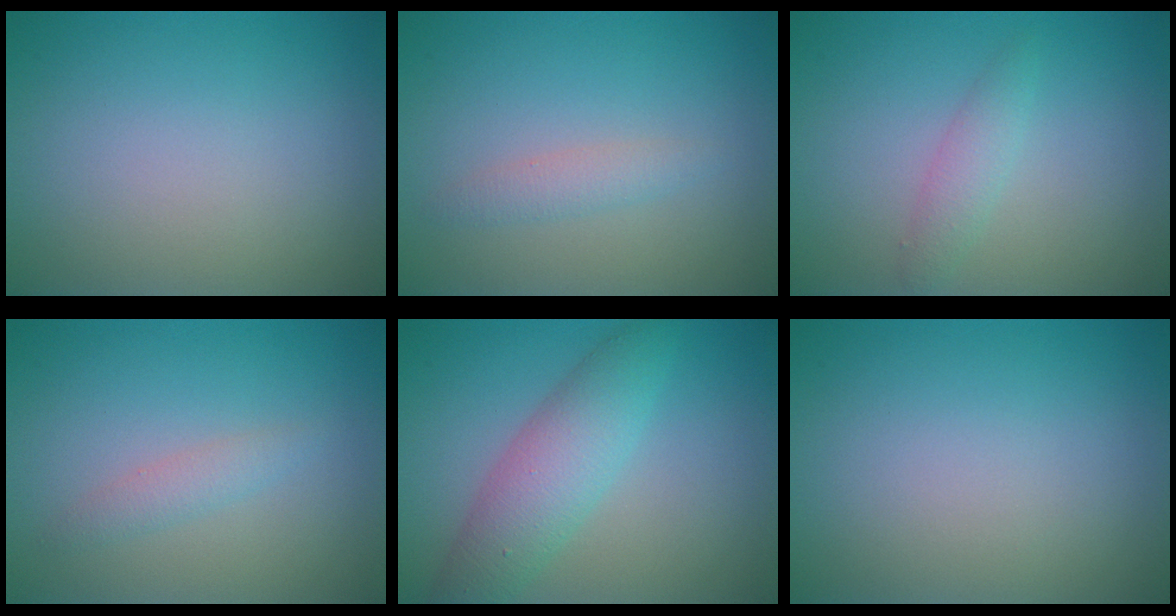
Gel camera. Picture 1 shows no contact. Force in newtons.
{"total": 1.4, "press": 1.4, "slide": 0.0}
{"total": 1.7, "press": 1.7, "slide": 0.1}
{"total": 1.3, "press": 1.3, "slide": 0.0}
{"total": 4.9, "press": 4.9, "slide": 0.2}
{"total": 0.0}